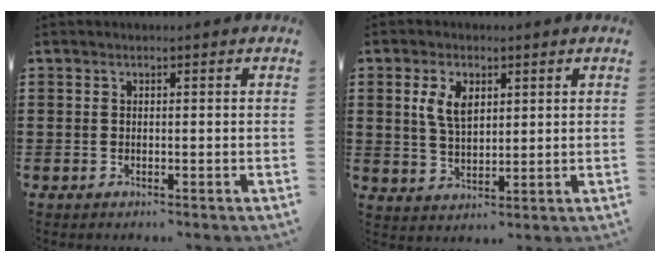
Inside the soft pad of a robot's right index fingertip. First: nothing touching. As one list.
[{"total": 5.2, "force": [1.8, 3.0, 3.9], "torque": [-0.086, 0.011, 0.030]}]